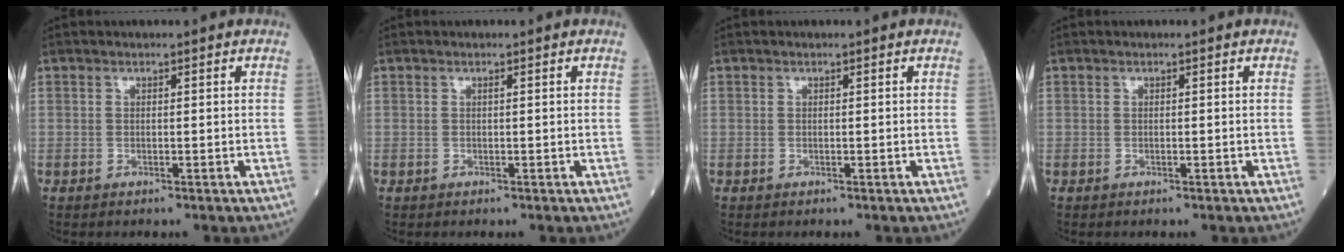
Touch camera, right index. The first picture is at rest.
{"total": 0.0}
{"total": 0.0}
{"total": 0.0}